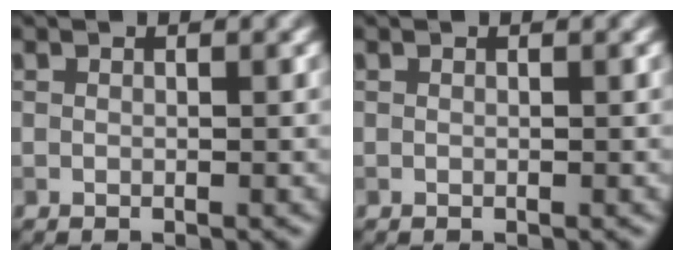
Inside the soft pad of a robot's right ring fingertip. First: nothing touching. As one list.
[{"total": 0.0}]